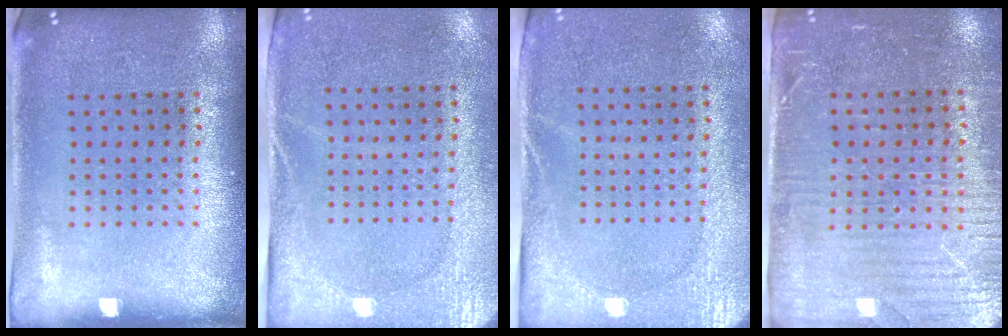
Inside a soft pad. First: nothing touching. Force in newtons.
{"total": 2.8, "press": 2.3, "slide": 1.6}
{"total": 2.8, "press": 2.3, "slide": 1.6}
{"total": 3.5, "press": 3.1, "slide": 1.5}